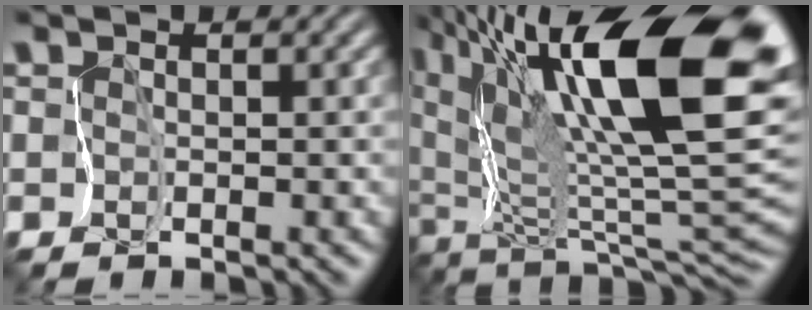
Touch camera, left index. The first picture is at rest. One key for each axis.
{"total": 18.9, "fx": 8.4, "fy": 4.8, "fz": 16.3, "tx": -0.263, "ty": 0.038, "tz": 0.150}